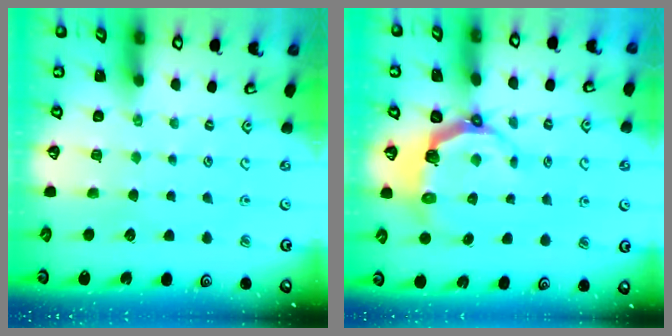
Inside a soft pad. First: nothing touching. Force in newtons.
{"total": 5.8, "press": 4.5, "slide": 3.7}